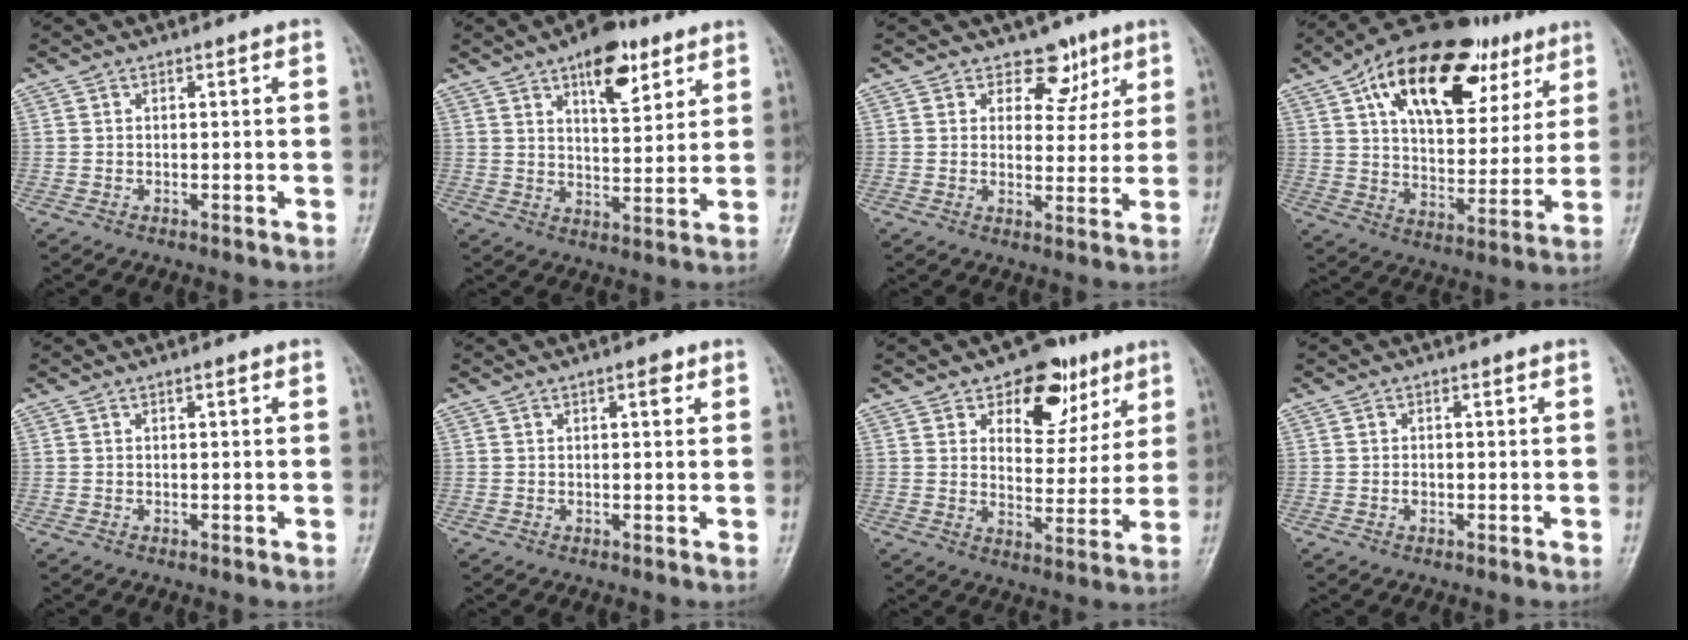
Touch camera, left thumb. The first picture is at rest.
{"total": 10.8, "force": [6.2, 4.8, 7.4], "torque": [-0.086, -0.033, 0.095]}
{"total": 6.1, "force": [3.8, 4.3, 2.1], "torque": [0.011, -0.018, 0.053]}
{"total": 25.9, "force": [12.9, 13.6, 17.9], "torque": [-0.240, -0.006, 0.203]}
{"total": 0.6, "force": [0.3, 0.1, 0.5], "torque": [-0.009, 0.000, 0.004]}
{"total": 2.1, "force": [1.1, 0.8, 1.6], "torque": [-0.018, -0.002, 0.013]}
{"total": 12.5, "force": [7.0, 7.6, 7.0], "torque": [-0.046, -0.032, 0.102]}
{"total": 0.8, "force": [-0.1, 0.6, 0.4], "torque": [-0.004, 0.002, -0.004]}